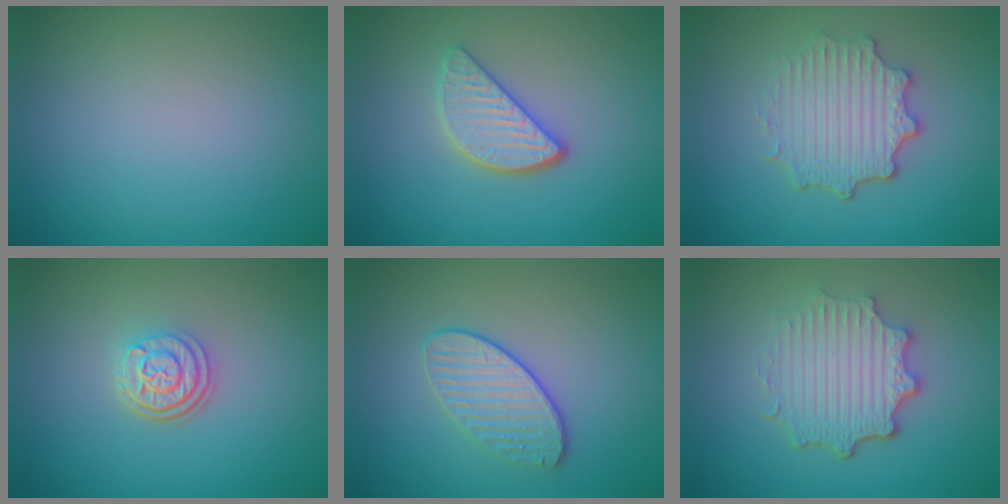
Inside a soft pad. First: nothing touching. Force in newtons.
{"total": 3.5, "press": 2.9, "slide": 1.9}
{"total": 4.5, "press": 3.7, "slide": 2.4}
{"total": 3.1, "press": 2.4, "slide": 2.0}
{"total": 2.7, "press": 2.4, "slide": 1.2}
{"total": 5.0, "press": 3.8, "slide": 3.2}